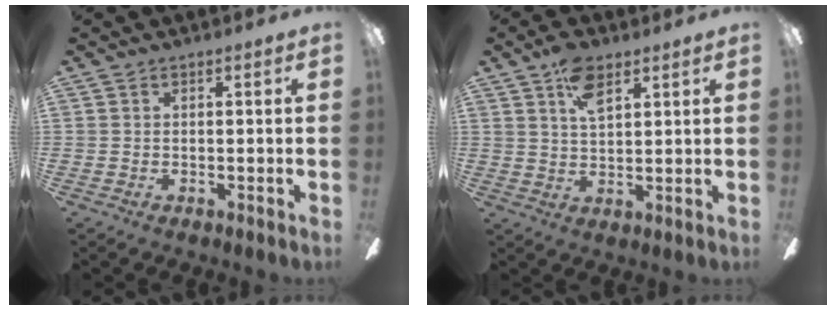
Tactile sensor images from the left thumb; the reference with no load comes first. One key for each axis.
{"total": 7.4, "fx": 4.4, "fy": 3.4, "fz": 4.9, "tx": -0.083, "ty": -0.008, "tz": 0.076}